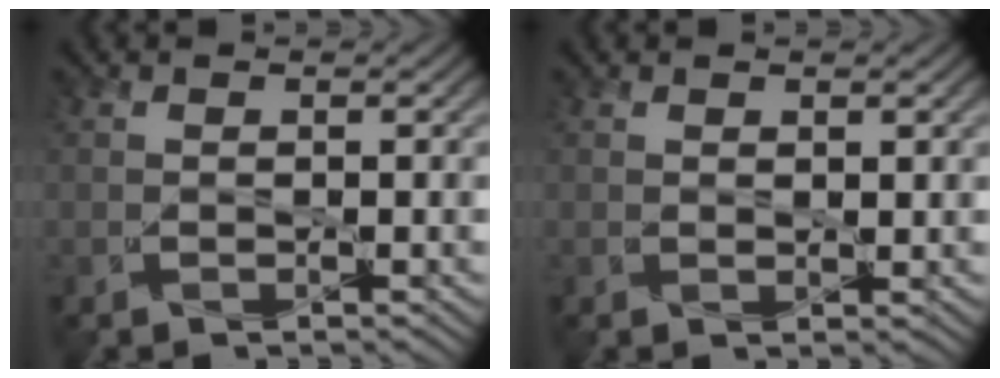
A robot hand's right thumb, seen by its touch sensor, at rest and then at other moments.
{"total": 0.9, "force": [0.8, 0.0, 0.5], "torque": [-0.013, 0.000, 0.018]}